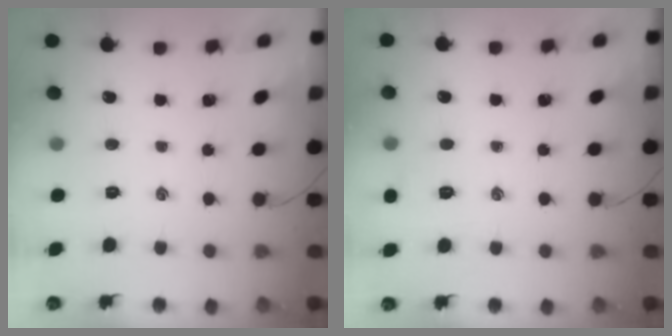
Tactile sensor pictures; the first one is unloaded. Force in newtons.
{"total": 5.1, "press": 5.0, "slide": 1.2}